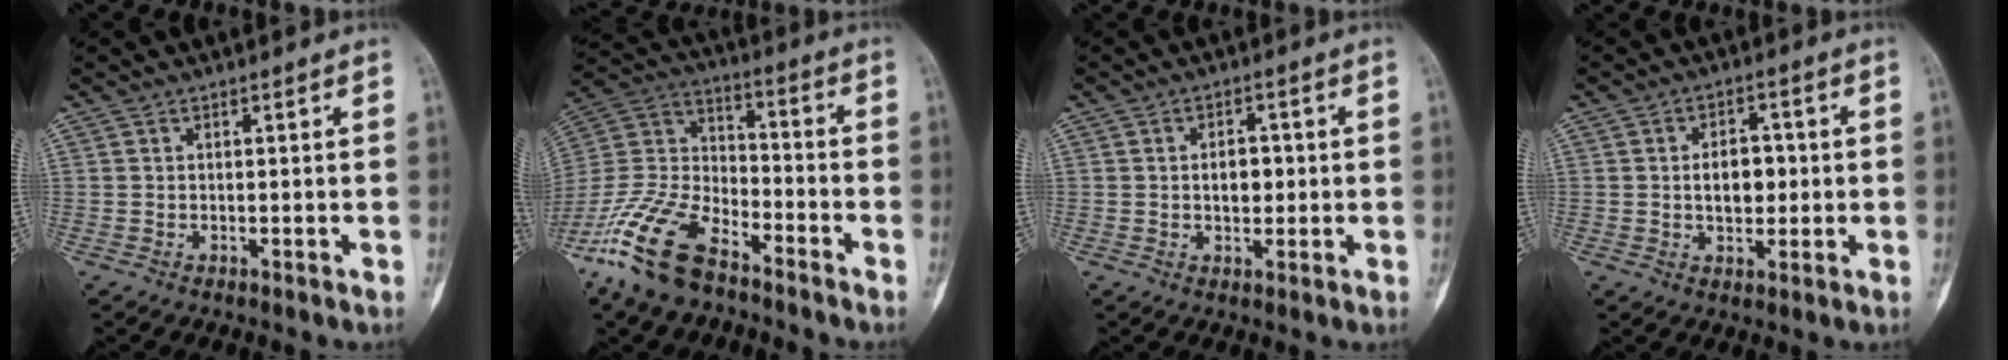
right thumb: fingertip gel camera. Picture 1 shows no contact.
{"total": 17.4, "force": [-11.8, 7.8, 10.2], "torque": [-0.211, 0.054, -0.229]}
{"total": 4.2, "force": [0.2, 2.7, 3.2], "torque": [-0.029, 0.005, 0.004]}
{"total": 6.6, "force": [0.1, 4.3, 5.0], "torque": [-0.053, 0.008, 0.003]}